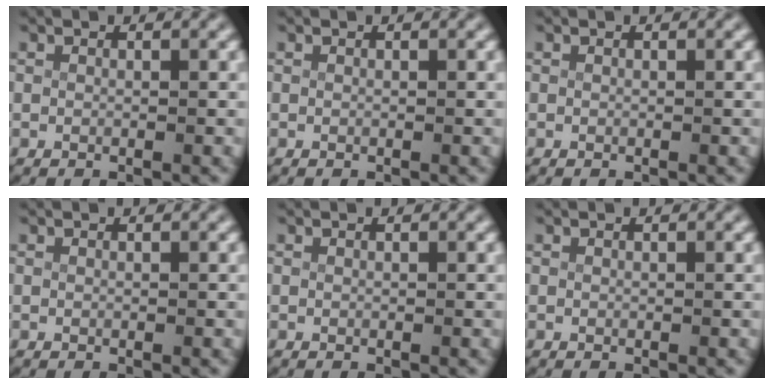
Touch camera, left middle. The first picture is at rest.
{"total": 0.0}
{"total": 0.0}
{"total": 0.0}
{"total": 0.0}
{"total": 0.0}